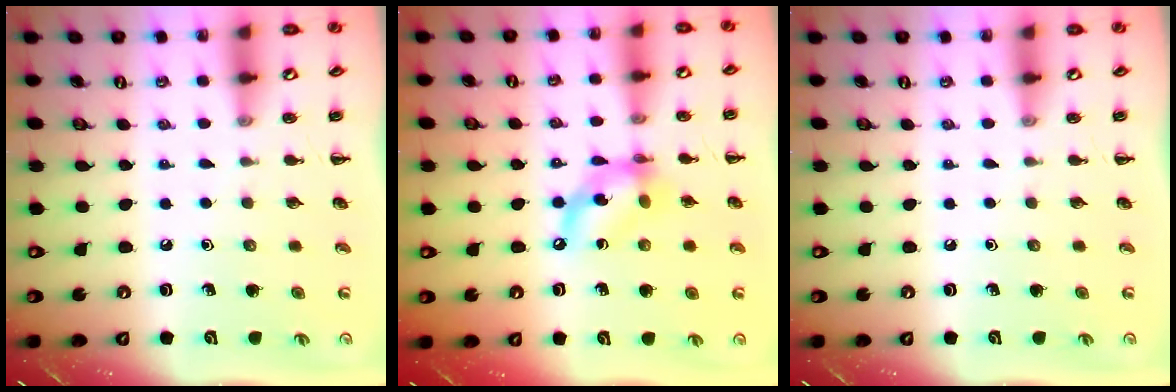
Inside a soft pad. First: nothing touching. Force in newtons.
{"total": 12.3, "press": 12.0, "slide": 2.9}
{"total": 0.0}